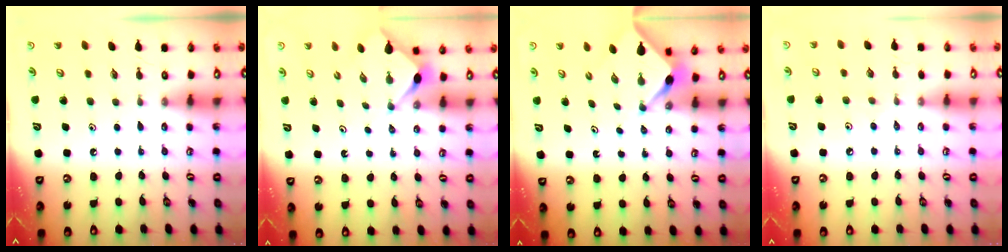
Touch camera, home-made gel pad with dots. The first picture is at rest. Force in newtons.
{"total": 2.8, "press": 2.8, "slide": 0.3}
{"total": 3.0, "press": 3.0, "slide": 0.3}
{"total": 5.1, "press": 5.0, "slide": 0.6}